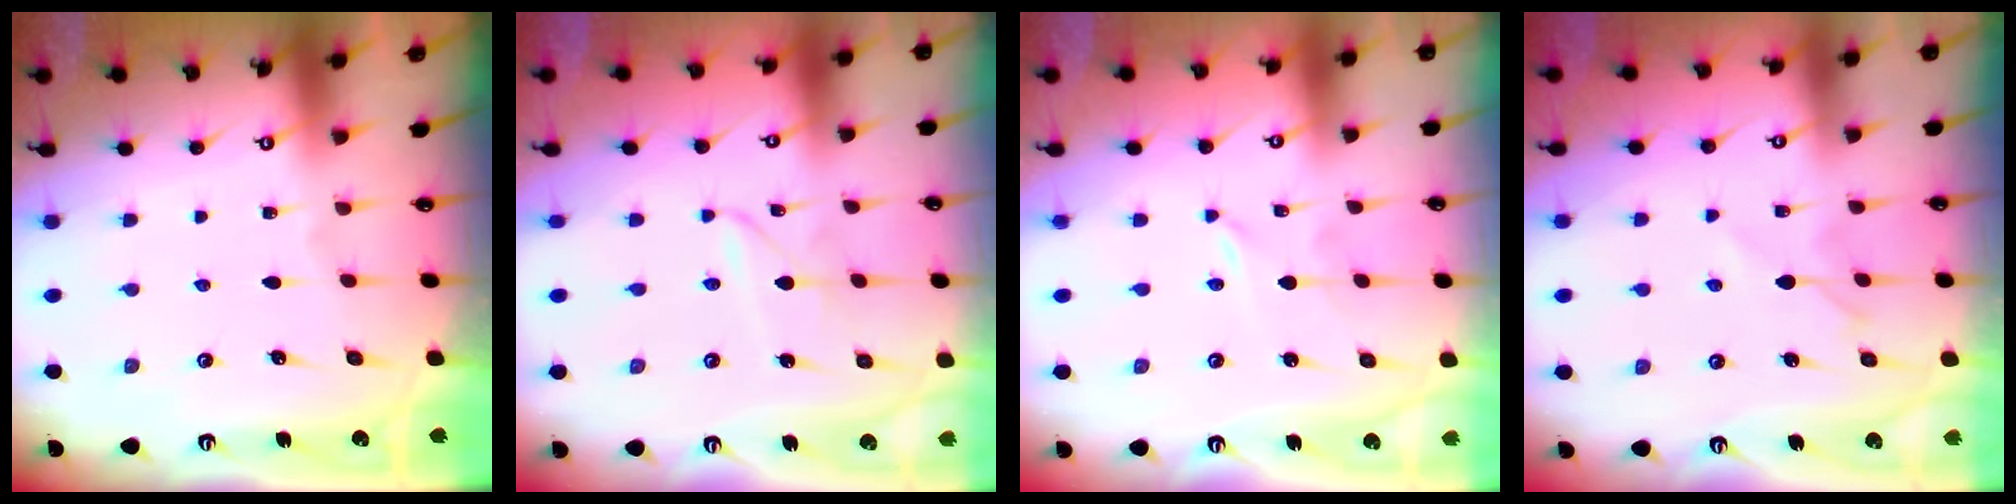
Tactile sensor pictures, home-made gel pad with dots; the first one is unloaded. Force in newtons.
{"total": 1.5, "press": 1.5, "slide": 0.2}
{"total": 0.0}
{"total": 5.2, "press": 5.2, "slide": 0.8}